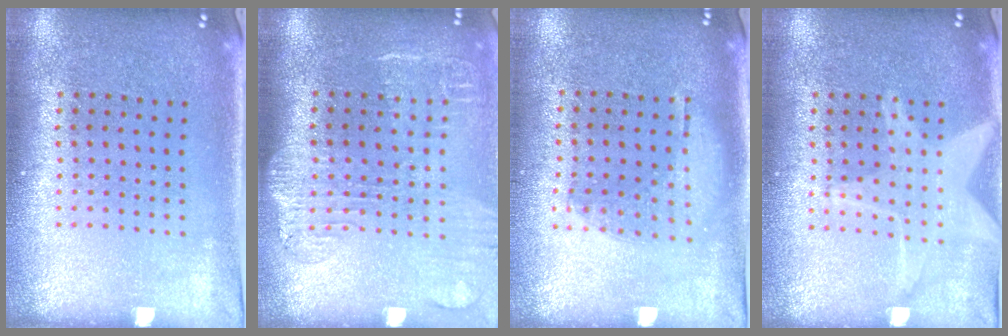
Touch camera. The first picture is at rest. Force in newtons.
{"total": 1.9, "press": 1.6, "slide": 1.0}
{"total": 1.0, "press": 0.9, "slide": 0.4}
{"total": 3.0, "press": 3.0, "slide": 0.4}